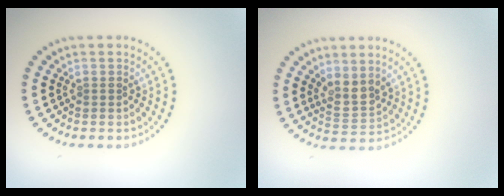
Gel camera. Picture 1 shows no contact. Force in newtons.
{"total": 2.4, "press": 2.0, "slide": 1.3}